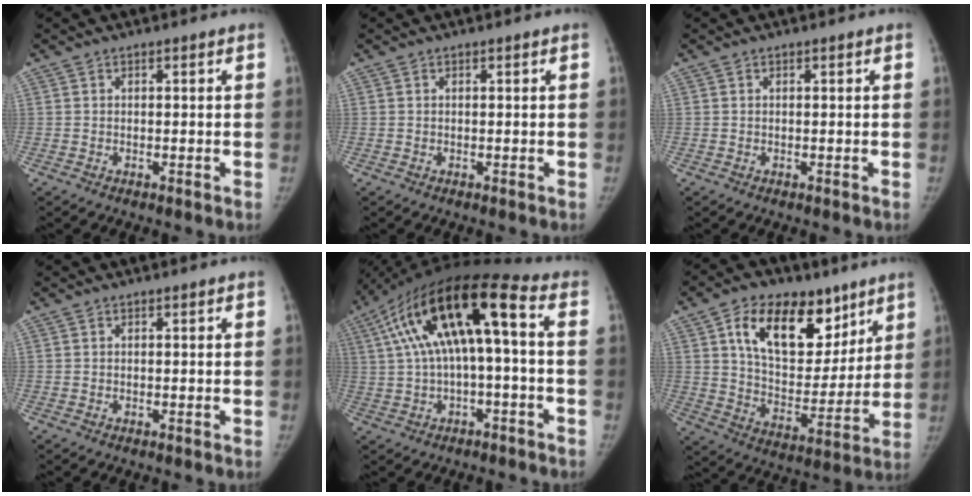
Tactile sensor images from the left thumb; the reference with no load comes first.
{"total": 0.0}
{"total": 0.0}
{"total": 0.0}
{"total": 16.9, "force": [2.2, 5.4, 15.9], "torque": [-0.301, 0.063, 0.038]}
{"total": 20.5, "force": [10.4, 12.1, 12.8], "torque": [-0.154, -0.043, 0.176]}